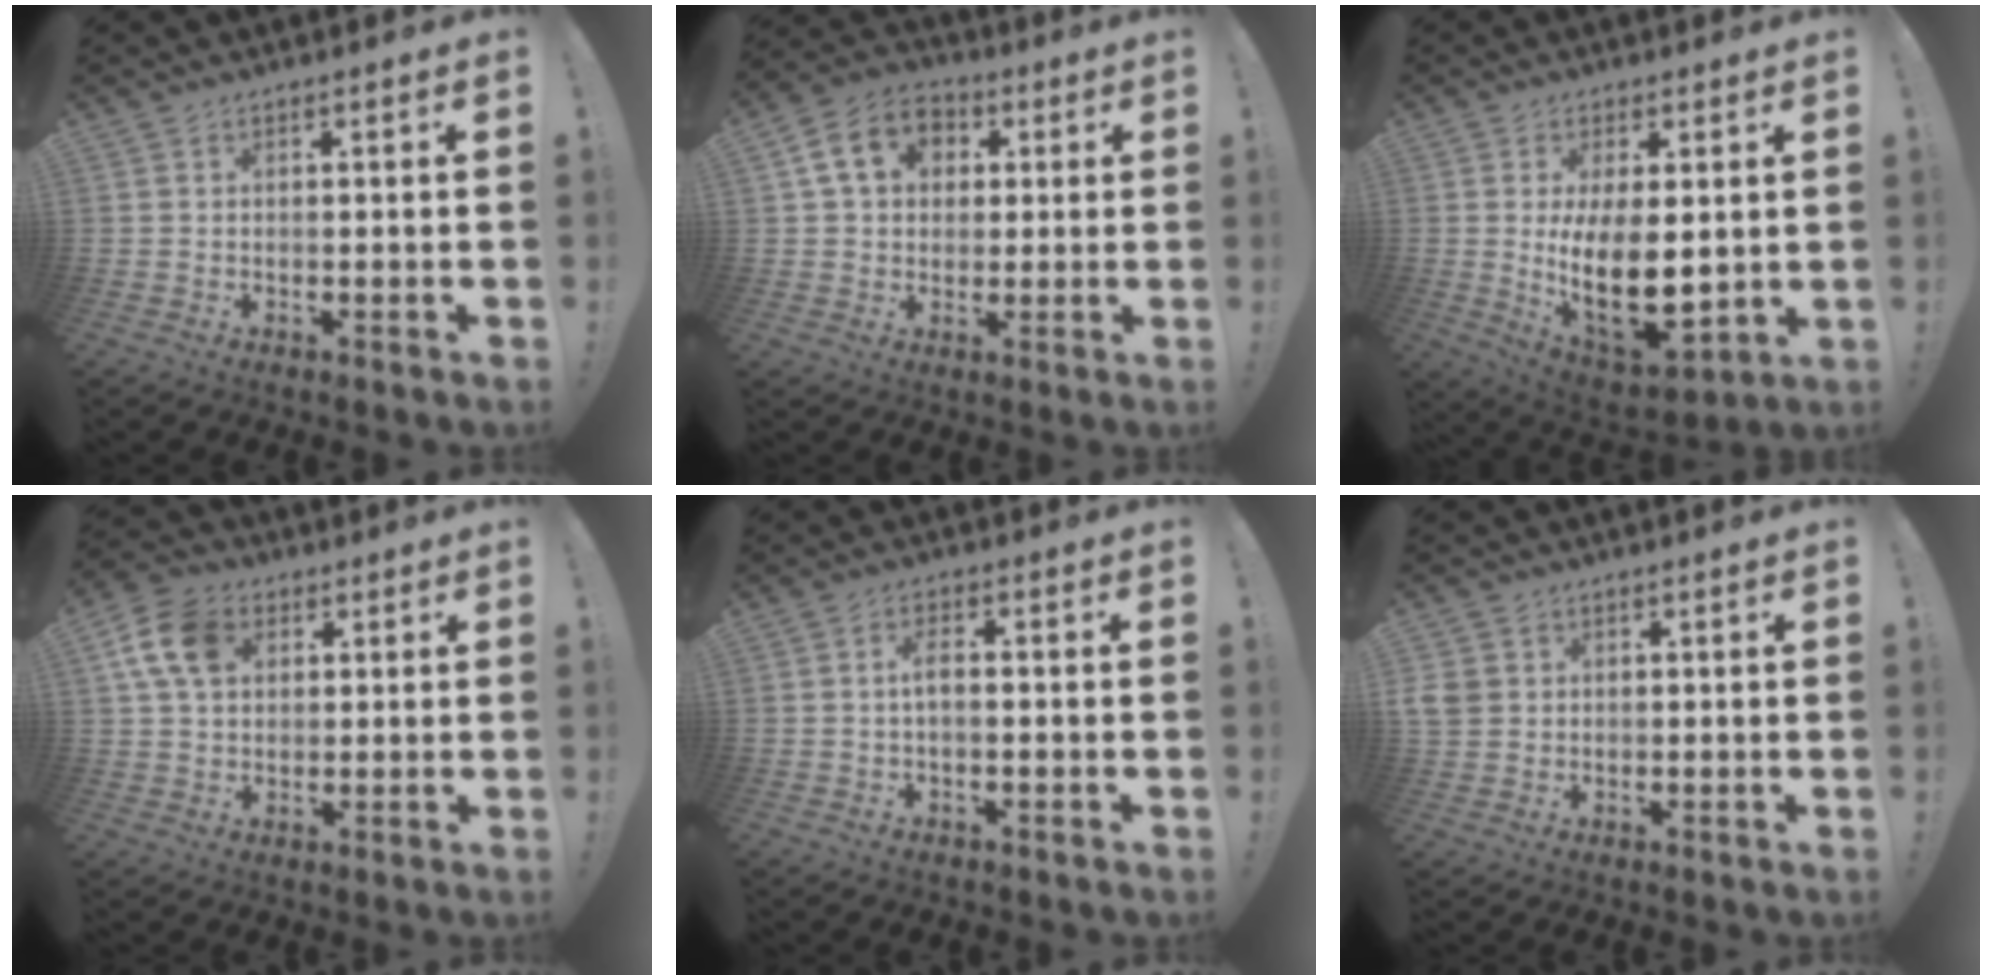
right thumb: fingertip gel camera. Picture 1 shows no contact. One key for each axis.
{"total": 12.5, "fx": 3.9, "fy": 9.8, "fz": 6.8, "tx": -0.103, "ty": 0.003, "tz": 0.080}
{"total": 16.5, "fx": 0.7, "fy": 8.2, "fz": 14.3, "tx": -0.240, "ty": -0.031, "tz": 0.025}
{"total": 11.3, "fx": 3.6, "fy": 8.2, "fz": 7.0, "tx": -0.124, "ty": 0.007, "tz": 0.073}
{"total": 3.4, "fx": -0.1, "fy": 1.1, "fz": 3.2, "tx": -0.058, "ty": 0.008, "tz": -0.003}
{"total": 4.2, "fx": 1.1, "fy": 3.6, "fz": 1.9, "tx": -0.046, "ty": -0.002, "tz": 0.022}